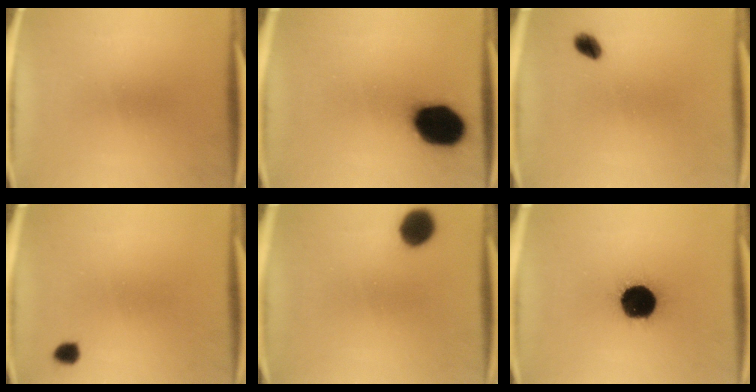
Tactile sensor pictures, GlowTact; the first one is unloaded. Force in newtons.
{"total": 17.9}
{"total": 2.8}
{"total": 1.9}
{"total": 7.3}
{"total": 18.7}